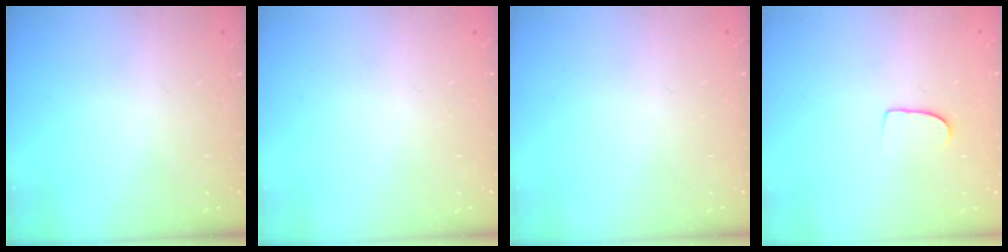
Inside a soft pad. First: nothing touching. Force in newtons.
{"total": 0.0}
{"total": 0.0}
{"total": 6.5, "press": 6.5, "slide": 0.5}